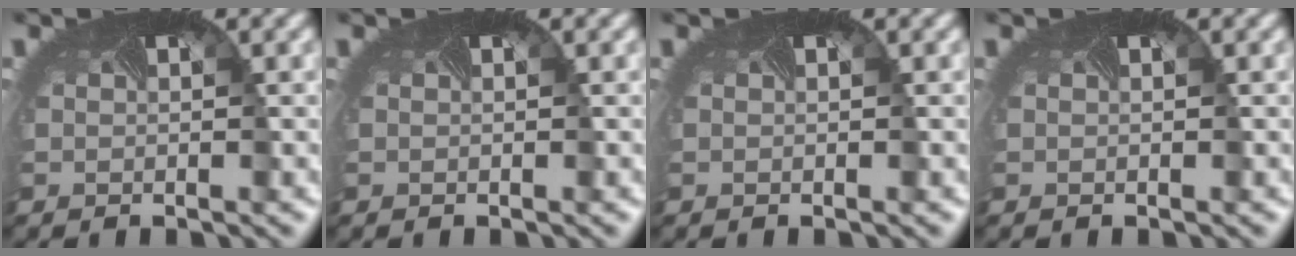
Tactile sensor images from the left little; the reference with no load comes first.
{"total": 0.0}
{"total": 0.0}
{"total": 0.0}